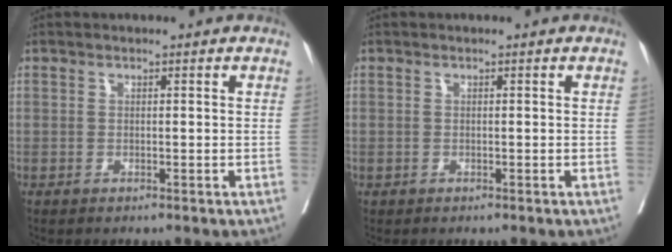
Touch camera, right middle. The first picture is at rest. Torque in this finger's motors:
{"motor_torque": [0.35, -0.36, -1.05, -0.21]}